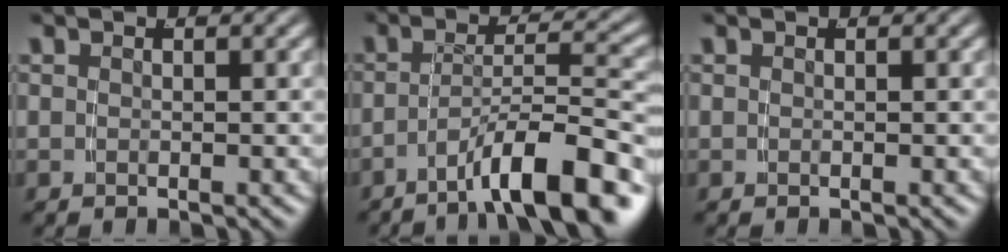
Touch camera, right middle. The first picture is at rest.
{"total": 7.2, "force": [-4.6, 0.8, 5.5], "torque": [-0.077, -0.001, -0.069]}
{"total": 0.0}